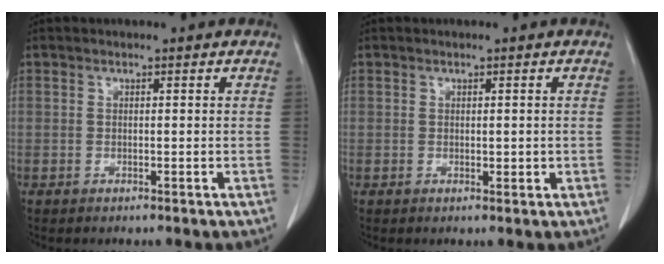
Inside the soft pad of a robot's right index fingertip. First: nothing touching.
{"total": 1.4, "force": [0.0, 0.7, 1.1], "torque": [-0.016, -0.004, 0.004]}